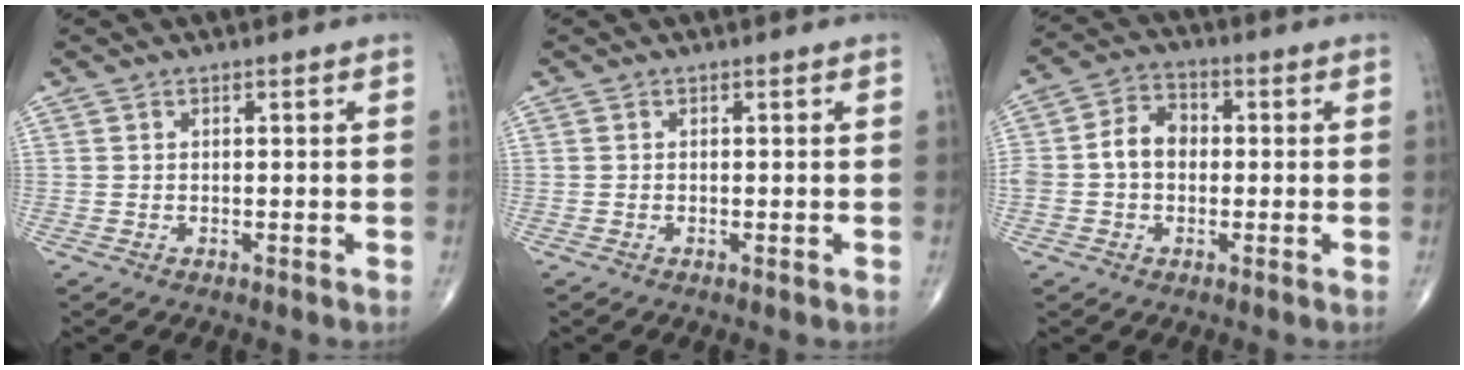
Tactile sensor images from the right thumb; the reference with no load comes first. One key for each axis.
{"total": 0.0}
{"total": 7.3, "fx": -0.2, "fy": 5.5, "fz": 4.7, "tx": -0.080, "ty": 0.027, "tz": -0.012}